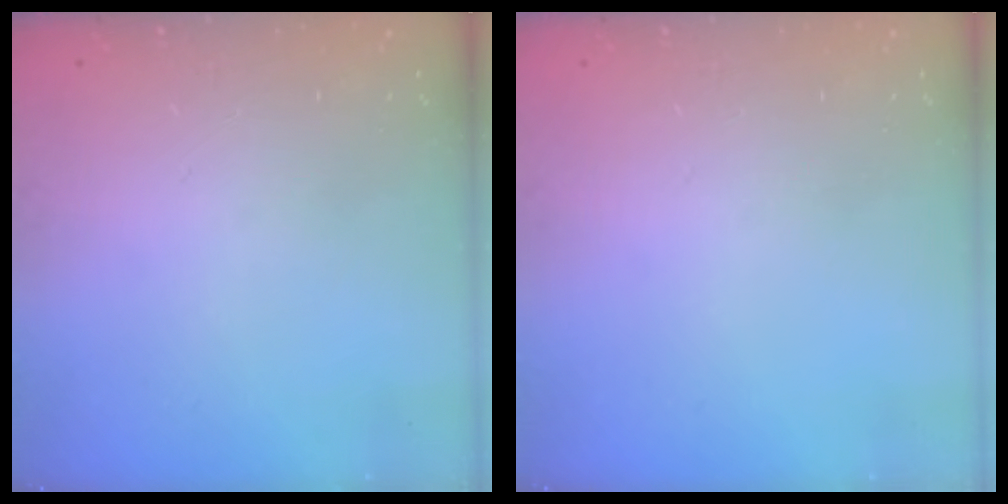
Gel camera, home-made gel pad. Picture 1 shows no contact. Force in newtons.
{"total": 0.0}